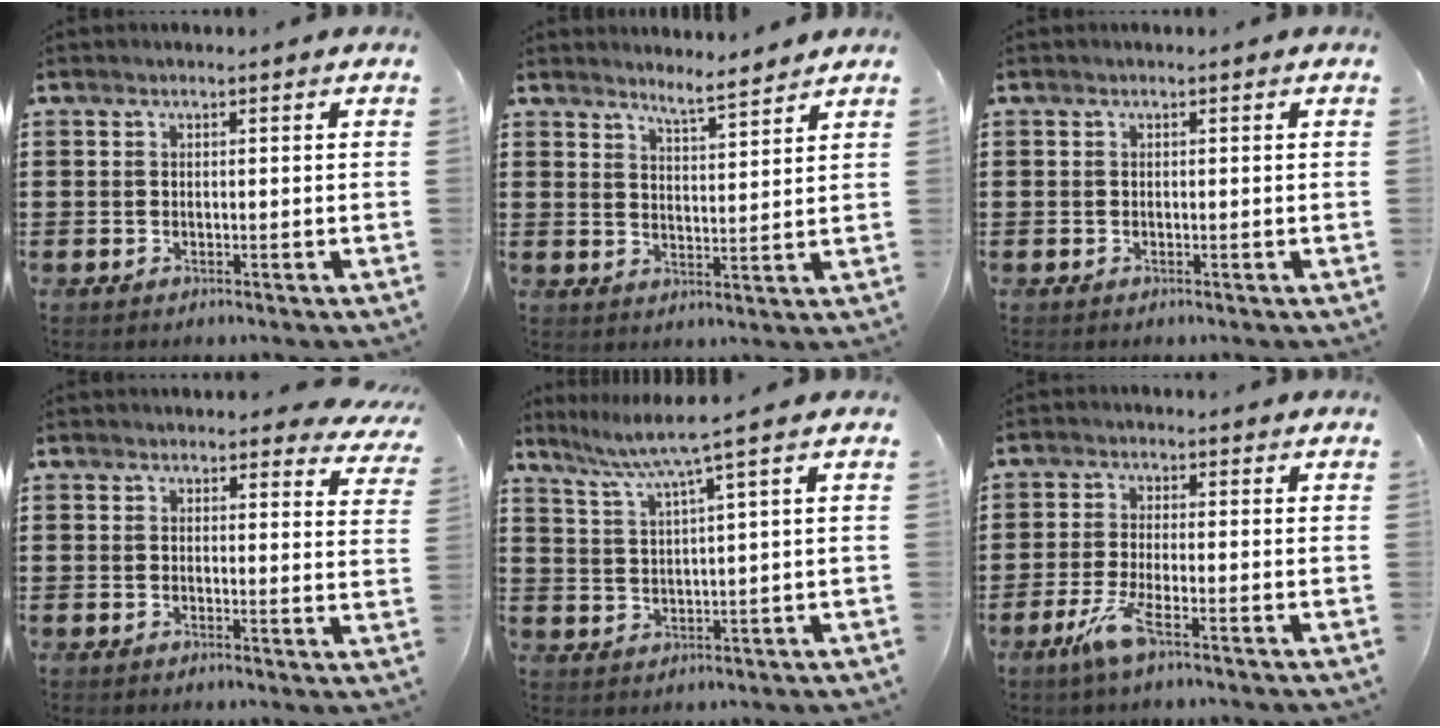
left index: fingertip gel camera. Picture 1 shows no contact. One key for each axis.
{"total": 3.7, "fx": 3.4, "fy": -0.7, "fz": 1.2, "tx": -0.033, "ty": -0.013, "tz": 0.060}
{"total": 0.0}
{"total": 2.8, "fx": 2.6, "fy": 0.6, "fz": 0.8, "tx": -0.008, "ty": -0.011, "tz": 0.045}
{"total": 4.9, "fx": 3.0, "fy": -0.7, "fz": 3.8, "tx": -0.084, "ty": -0.016, "tz": 0.046}
{"total": 5.2, "fx": -2.7, "fy": 0.6, "fz": 4.4, "tx": -0.106, "ty": -0.018, "tz": -0.055}